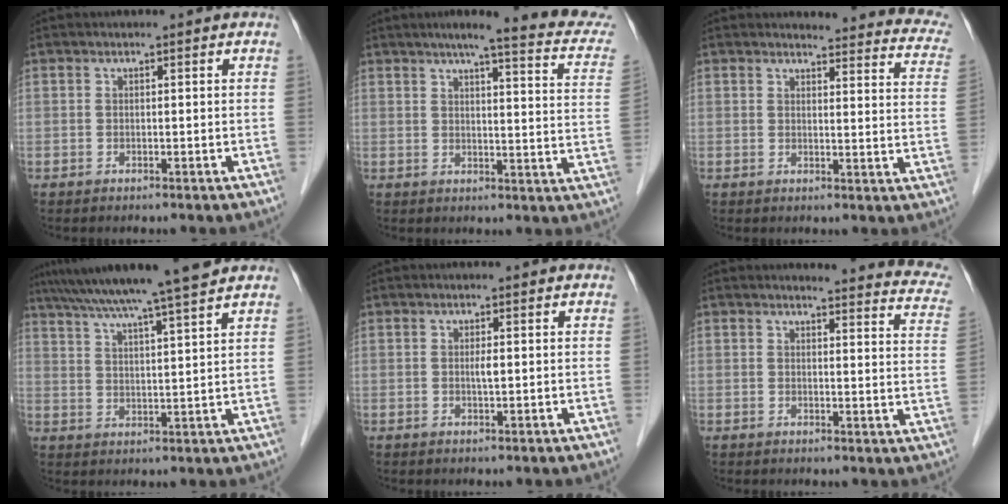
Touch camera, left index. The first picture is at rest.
{"total": 17.4, "force": [14.7, 1.2, 9.2], "torque": [-0.108, -0.026, 0.159]}
{"total": 16.7, "force": [16.0, 2.9, 3.6], "torque": [-0.009, -0.076, 0.142]}
{"total": 14.1, "force": [11.9, -1.2, 7.5], "torque": [-0.128, 0.013, 0.175]}
{"total": 1.1, "force": [-0.2, 0.1, 1.0], "torque": [-0.020, -0.005, -0.003]}
{"total": 13.7, "force": [13.2, 1.5, 3.4], "torque": [-0.010, -0.084, 0.108]}